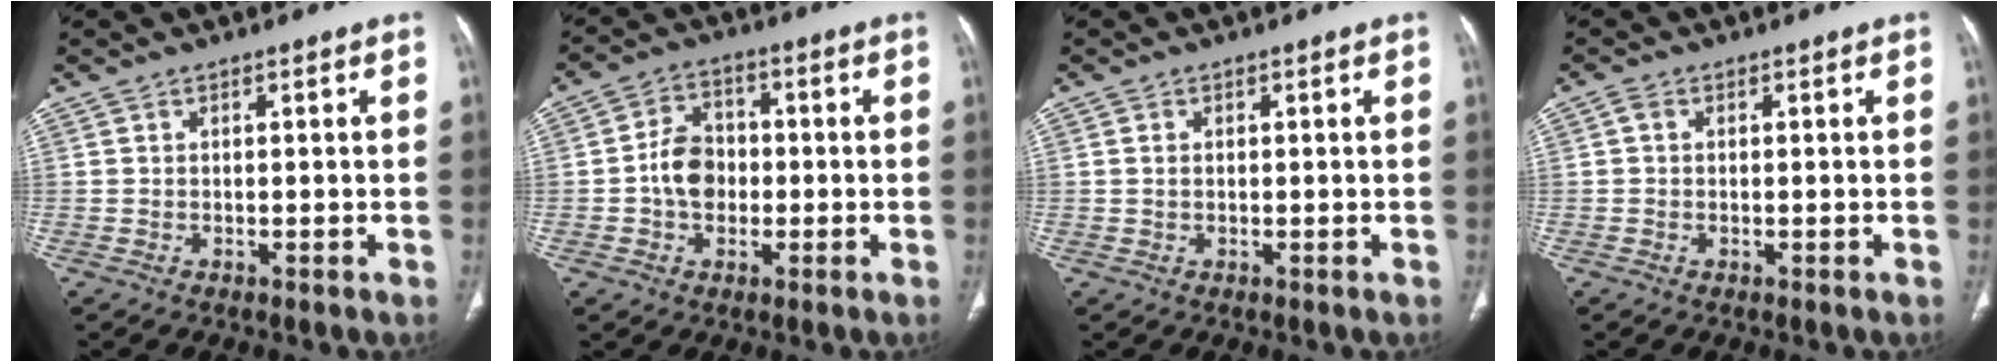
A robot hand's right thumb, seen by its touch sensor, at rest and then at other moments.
{"total": 7.4, "force": [-0.9, 5.8, 4.5], "torque": [-0.056, 0.020, -0.024]}
{"total": 0.8, "force": [0.1, 0.6, 0.5], "torque": [-0.010, 0.001, 0.004]}
{"total": 1.1, "force": [0.1, 0.8, 0.7], "torque": [-0.009, 0.003, -0.002]}